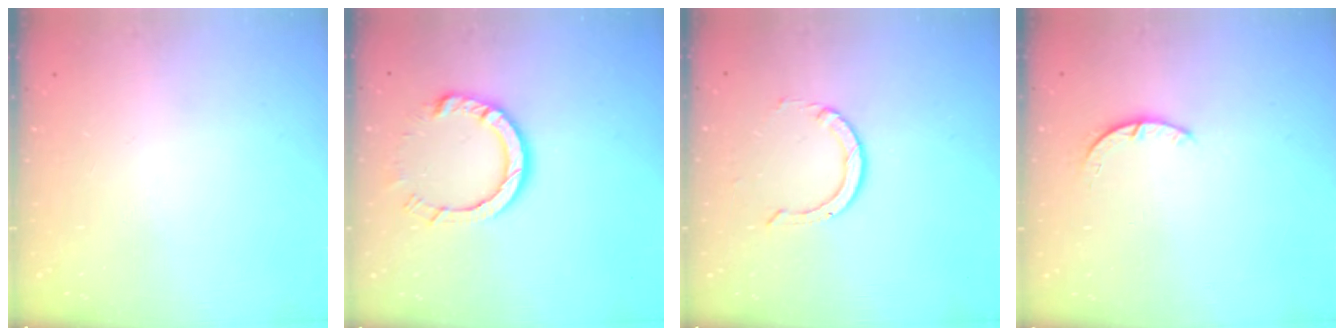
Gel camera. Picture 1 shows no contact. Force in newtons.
{"total": 9.1, "press": 9.1, "slide": 0.7}
{"total": 3.0, "press": 3.0, "slide": 0.3}
{"total": 2.4, "press": 2.4, "slide": 0.3}